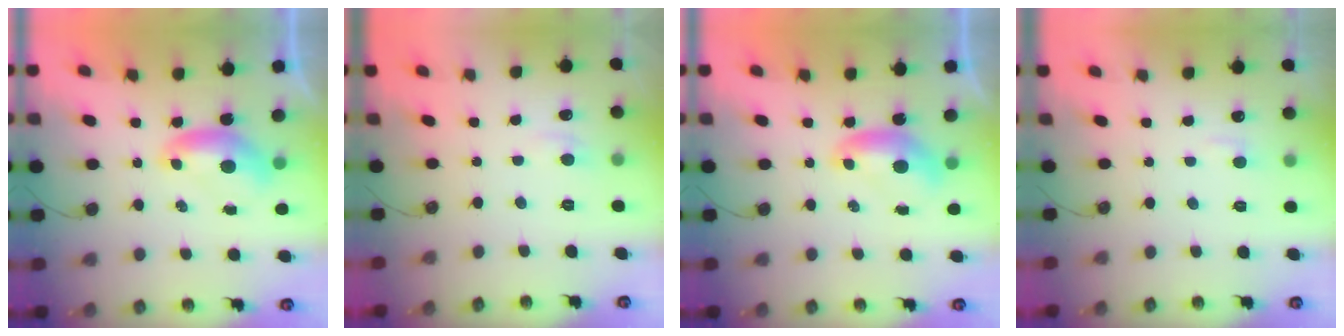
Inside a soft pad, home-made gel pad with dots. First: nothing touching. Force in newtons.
{"total": 0.7, "press": 0.1, "slide": 0.7}
{"total": 0.0}
{"total": 2.5, "press": 2.4, "slide": 0.5}